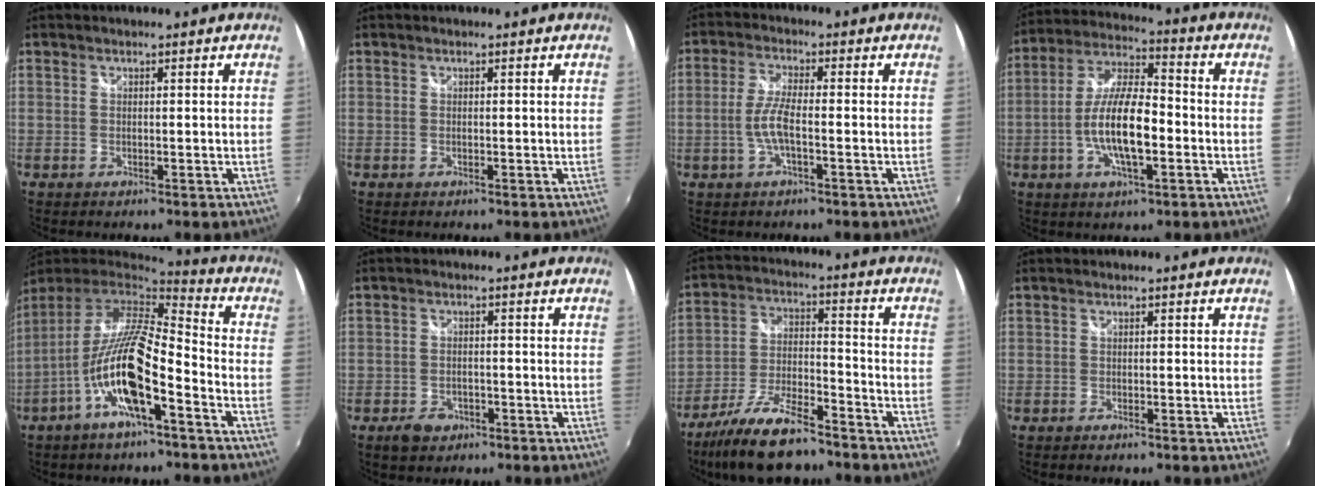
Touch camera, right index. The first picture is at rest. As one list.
[{"total": 0.0}, {"total": 5.4, "force": [-1.5, 1.0, 5.1], "torque": [-0.108, 0.001, -0.029]}, {"total": 12.8, "force": [-3.2, 4.1, 11.7], "torque": [-0.235, 0.002, -0.060]}, {"total": 16.5, "force": [-6.5, 4.0, 14.6], "torque": [-0.259, -0.018, -0.126]}, {"total": 4.4, "force": [-2.6, 2.9, 1.9], "torque": [-0.048, 0.000, -0.038]}, {"total": 15.5, "force": [-12.2, 4.3, 8.5], "torque": [-0.181, -0.017, -0.215]}, {"total": 0.7, "force": [-0.6, 0.3, 0.2], "torque": [-0.006, -0.003, -0.012]}]